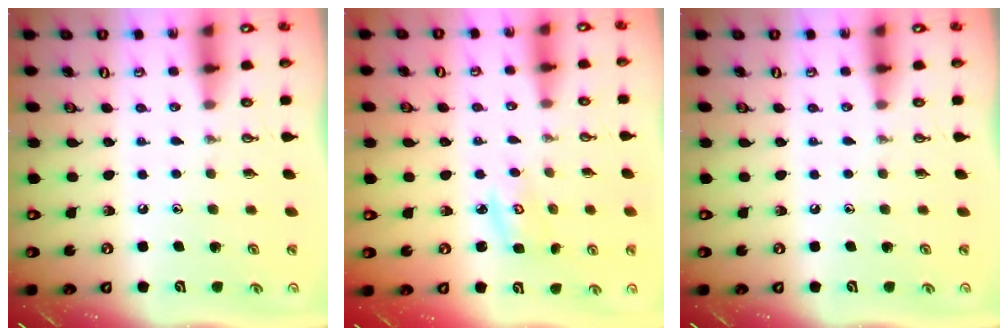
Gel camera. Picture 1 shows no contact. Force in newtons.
{"total": 4.3, "press": 4.3, "slide": 0.4}
{"total": 0.0}